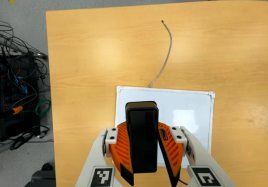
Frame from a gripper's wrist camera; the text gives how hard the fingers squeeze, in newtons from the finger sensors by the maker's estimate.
{"total": 8.3, "left": 8.9, "right": 7.7}